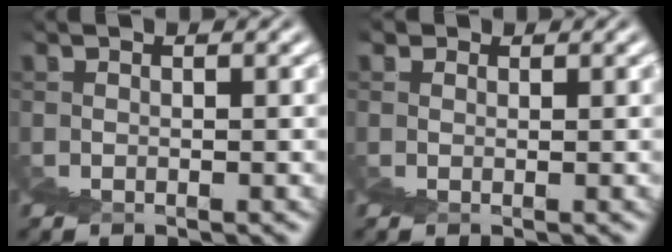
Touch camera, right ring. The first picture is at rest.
{"total": 0.8, "force": [0.6, 0.5, -0.1], "torque": [0.014, -0.002, 0.008]}